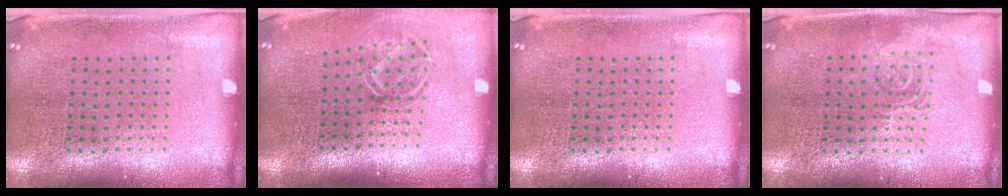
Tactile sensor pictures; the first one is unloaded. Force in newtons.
{"total": 1.7, "press": 1.1, "slide": 1.3}
{"total": 0.0}
{"total": 1.2, "press": 1.2, "slide": 0.2}